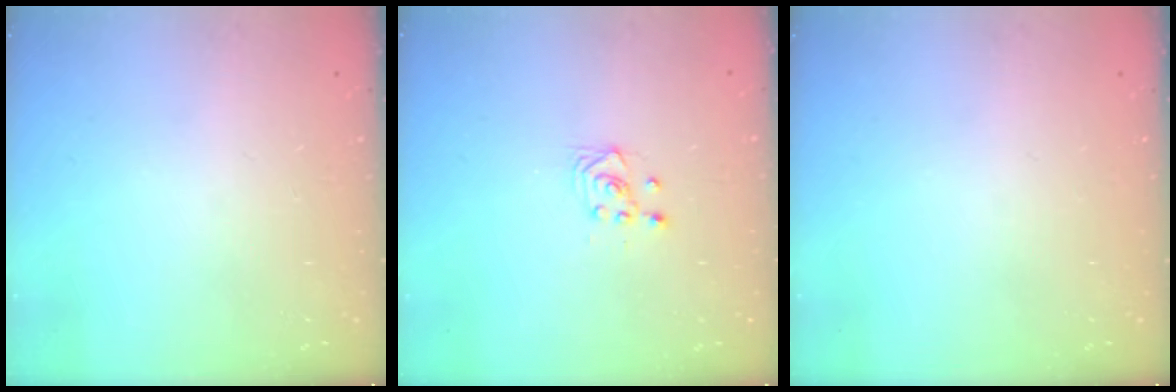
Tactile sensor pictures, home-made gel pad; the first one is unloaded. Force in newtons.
{"total": 3.5, "press": 3.1, "slide": 1.6}
{"total": 0.0}